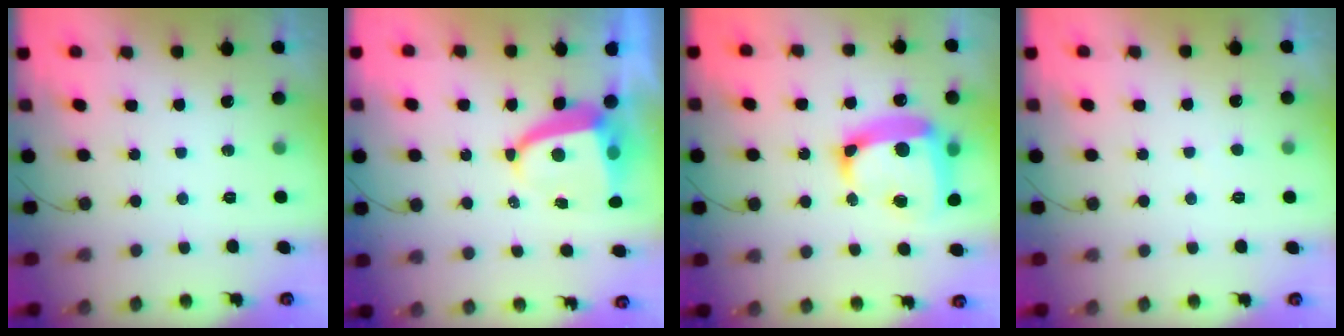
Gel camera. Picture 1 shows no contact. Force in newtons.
{"total": 6.4, "press": 6.3, "slide": 0.9}
{"total": 18.1, "press": 18.0, "slide": 1.6}
{"total": 2.6, "press": 2.6, "slide": 0.1}